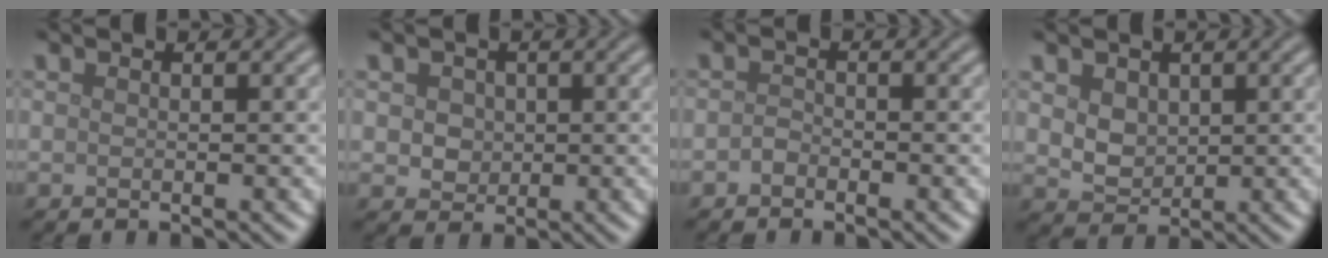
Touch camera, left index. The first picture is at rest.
{"total": 3.1, "force": [0.9, 2.6, 1.6], "torque": [-0.024, 0.011, 0.010]}
{"total": 0.9, "force": [-0.6, 0.6, 0.4], "torque": [-0.007, 0.002, -0.014]}
{"total": 3.2, "force": [1.2, 2.4, 1.7], "torque": [-0.044, -0.001, 0.025]}